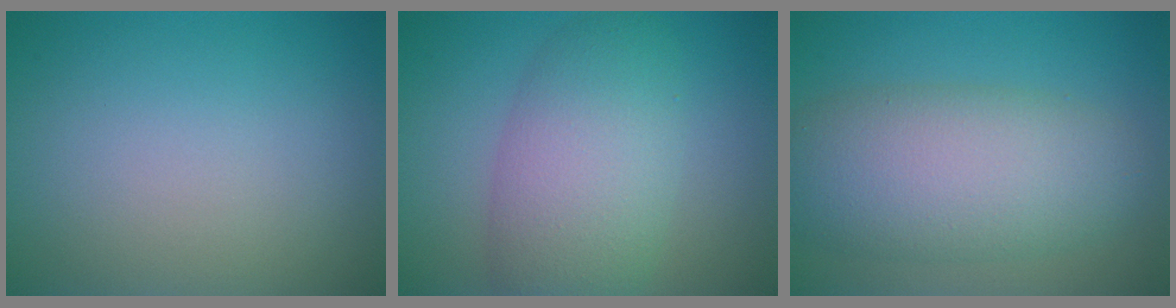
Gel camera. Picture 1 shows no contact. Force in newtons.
{"total": 6.9, "press": 6.9, "slide": 0.0}
{"total": 8.2, "press": 8.2, "slide": 0.3}